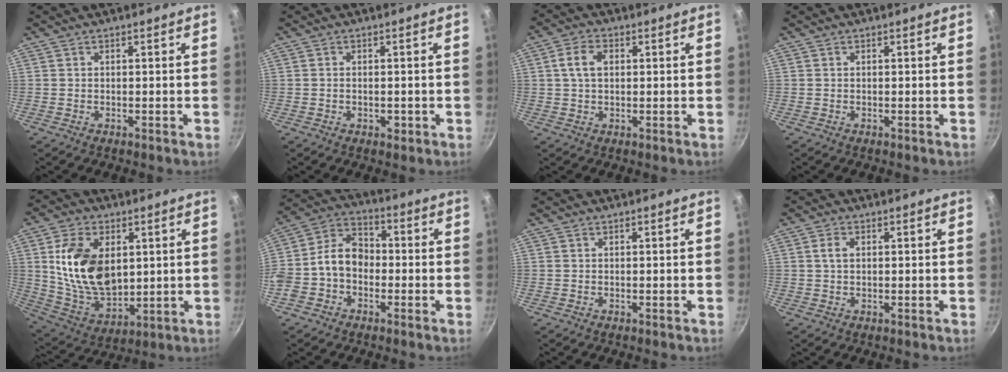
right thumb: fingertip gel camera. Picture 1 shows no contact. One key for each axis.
{"total": 1.7, "fx": -0.4, "fy": 1.1, "fz": 1.2, "tx": -0.017, "ty": 0.000, "tz": -0.006}
{"total": 5.3, "fx": 1.1, "fy": 3.4, "fz": 3.9, "tx": -0.066, "ty": 0.007, "tz": 0.016}
{"total": 0.0}
{"total": 17.6, "fx": 3.4, "fy": 11.3, "fz": 13.1, "tx": -0.209, "ty": -0.024, "tz": 0.078}
{"total": 10.1, "fx": -1.8, "fy": 7.6, "fz": 6.4, "tx": -0.087, "ty": 0.041, "tz": -0.056}
{"total": 0.0}
{"total": 2.5, "fx": 0.5, "fy": 1.6, "fz": 1.8, "tx": -0.031, "ty": 0.003, "tz": 0.010}